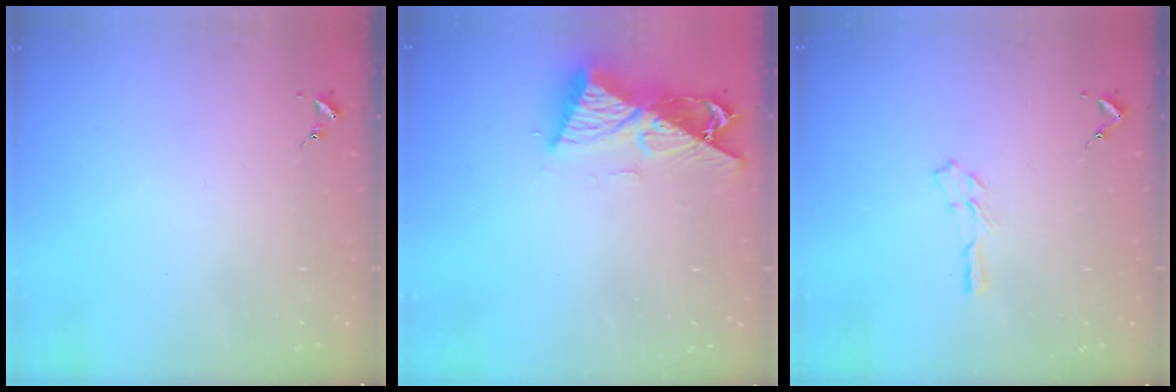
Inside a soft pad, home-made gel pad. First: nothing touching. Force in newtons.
{"total": 10.6, "press": 10.5, "slide": 1.3}
{"total": 3.6, "press": 3.6, "slide": 0.4}